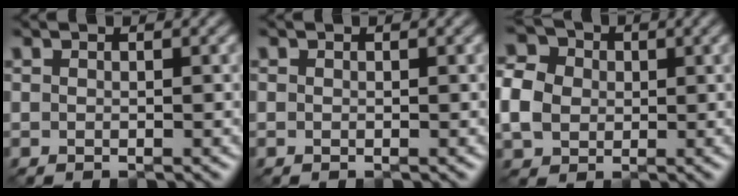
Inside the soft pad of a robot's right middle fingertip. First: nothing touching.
{"total": 0.7, "force": [-0.4, -0.3, -0.4], "torque": [0.006, -0.001, -0.003]}
{"total": 4.8, "force": [-0.3, 4.2, 2.2], "torque": [-0.069, 0.008, 0.002]}